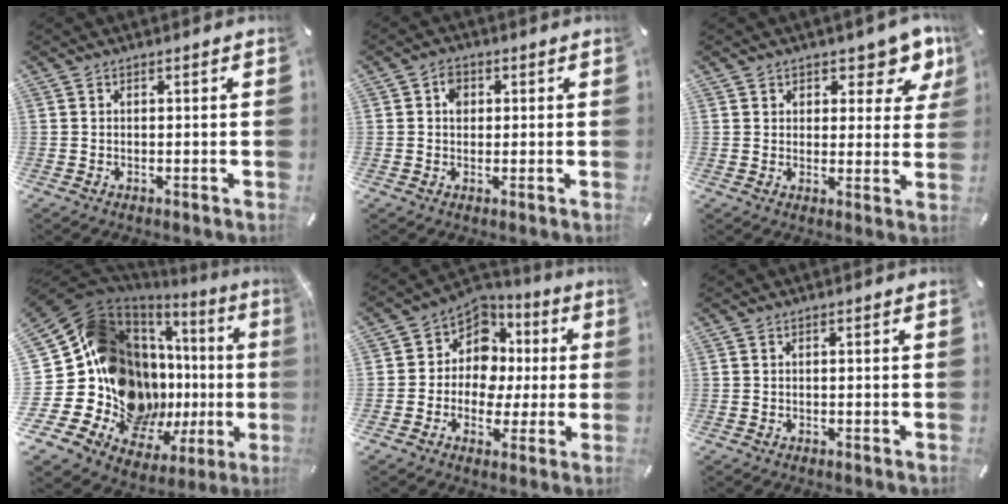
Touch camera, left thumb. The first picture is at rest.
{"total": 3.2, "force": [0.5, 2.7, 1.7], "torque": [-0.020, 0.001, 0.002]}
{"total": 7.7, "force": [5.1, 4.7, 3.3], "torque": [-0.028, -0.036, 0.085]}
{"total": 25.3, "force": [0.4, 17.4, 18.3], "torque": [-0.293, -0.083, 0.064]}
{"total": 9.9, "force": [0.4, 9.2, 3.4], "torque": [-0.065, -0.005, 0.015]}
{"total": 0.0}